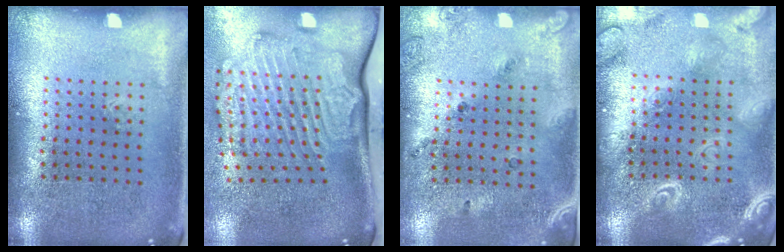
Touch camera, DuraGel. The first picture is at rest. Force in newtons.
{"total": 3.6, "press": 2.4, "slide": 2.6}
{"total": 1.5, "press": 1.1, "slide": 1.0}
{"total": 3.8, "press": 3.8, "slide": 0.6}